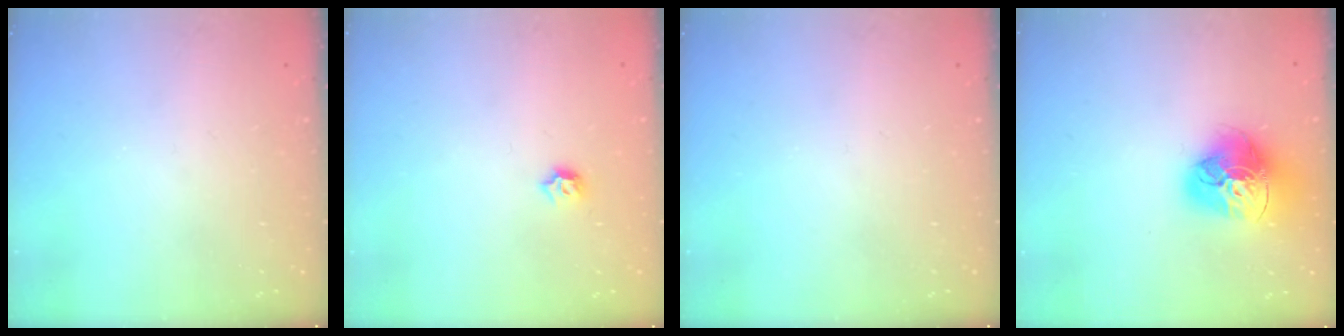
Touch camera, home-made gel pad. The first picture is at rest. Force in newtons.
{"total": 3.7, "press": 3.6, "slide": 0.6}
{"total": 0.0}
{"total": 18.0, "press": 17.9, "slide": 1.9}